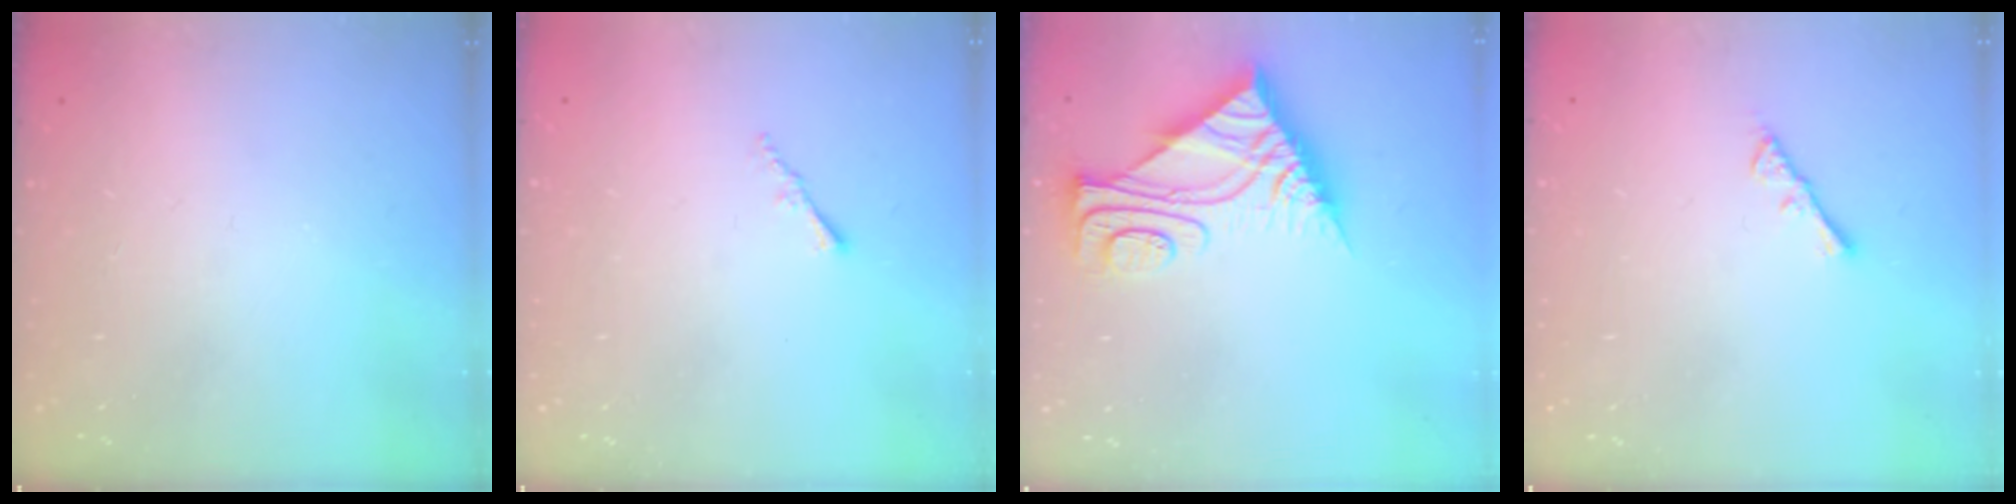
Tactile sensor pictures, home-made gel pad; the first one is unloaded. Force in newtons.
{"total": 1.2, "press": 1.1, "slide": 0.4}
{"total": 8.3, "press": 8.3, "slide": 0.5}
{"total": 2.3, "press": 2.2, "slide": 0.4}